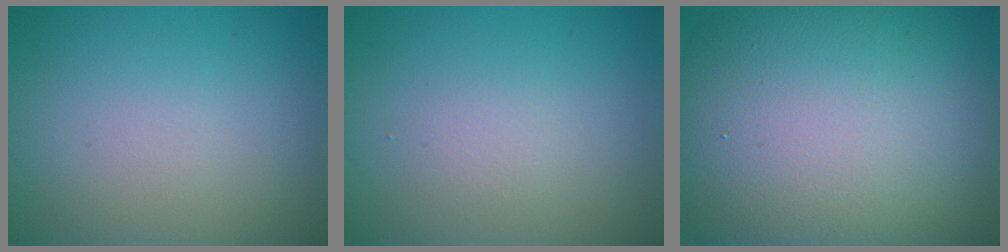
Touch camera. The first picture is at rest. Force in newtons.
{"total": 1.3, "press": 1.3, "slide": 0.0}
{"total": 17.5, "press": 17.5, "slide": 0.8}